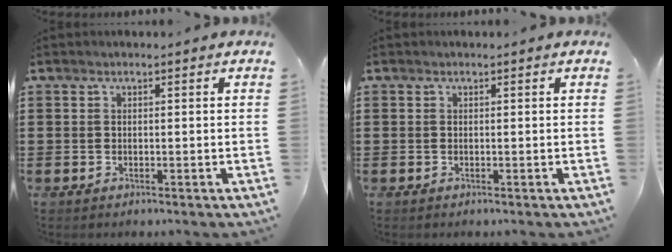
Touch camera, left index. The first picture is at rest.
{"total": 0.0}